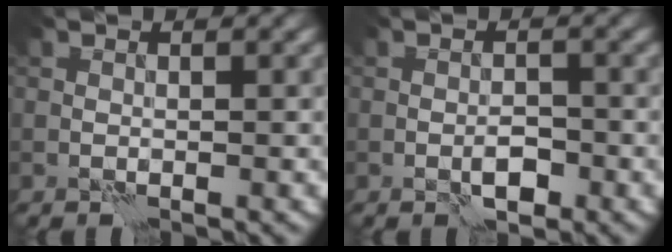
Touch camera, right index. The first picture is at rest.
{"total": 1.9, "force": [-1.0, 0.8, 1.4], "torque": [-0.023, 0.003, -0.017]}